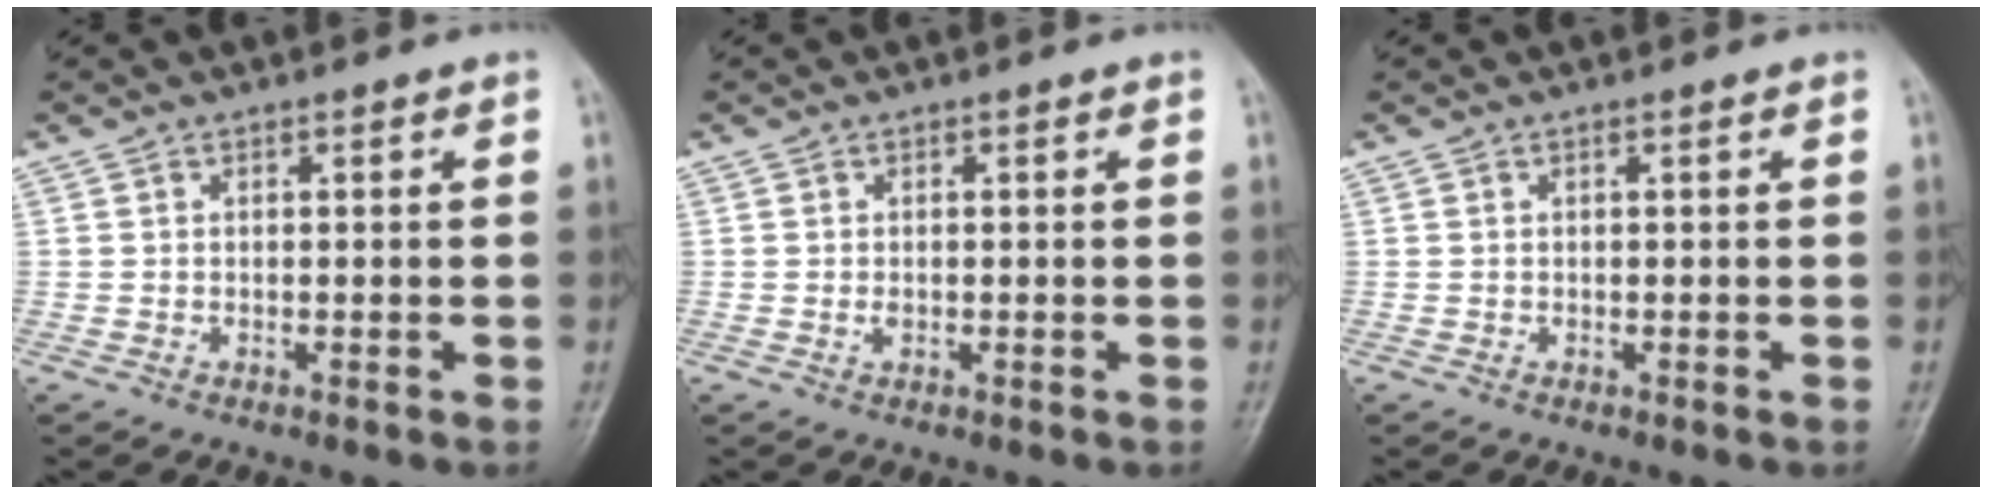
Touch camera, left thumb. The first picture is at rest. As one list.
[{"total": 0.9, "force": [-0.1, 0.7, 0.6], "torque": [-0.010, -0.001, -0.003]}, {"total": 0.0}]